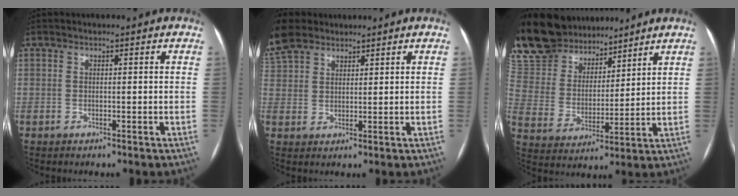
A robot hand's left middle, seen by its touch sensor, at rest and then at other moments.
{"total": 5.3, "force": [4.7, 1.7, 1.6], "torque": [-0.065, 0.012, 0.111]}
{"total": 14.6, "force": [13.3, 4.9, 3.5], "torque": [-0.088, 0.022, 0.256]}